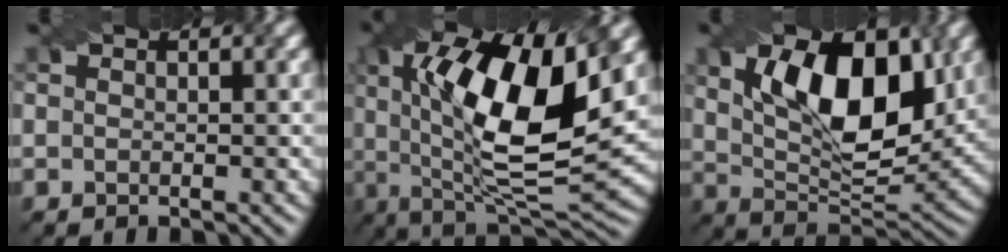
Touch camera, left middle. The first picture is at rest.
{"total": 14.5, "force": [3.0, 5.1, 13.2], "torque": [-0.214, -0.002, 0.045]}
{"total": 11.1, "force": [3.4, 5.3, 9.1], "torque": [-0.146, 0.000, 0.055]}